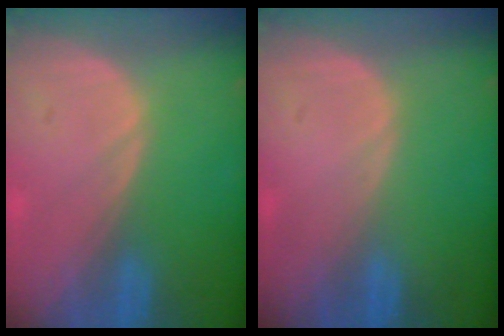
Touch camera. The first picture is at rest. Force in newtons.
{"total": 0.0}